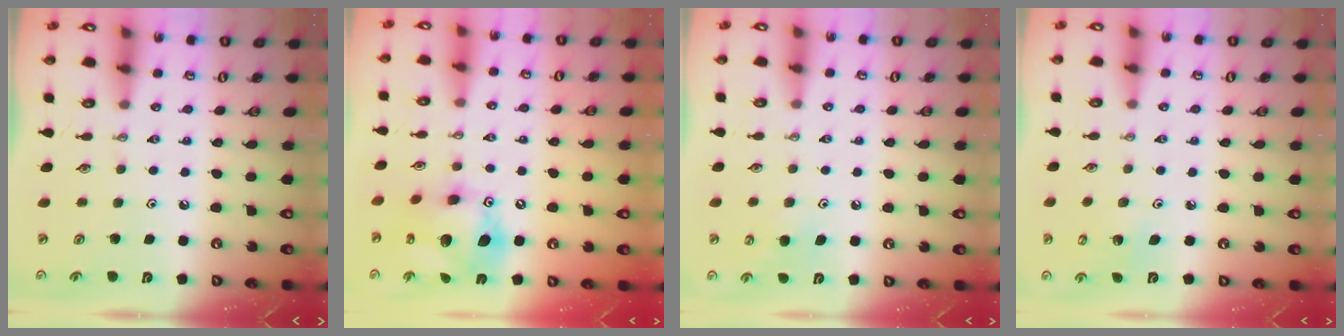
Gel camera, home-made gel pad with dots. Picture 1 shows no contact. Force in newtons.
{"total": 15.1, "press": 15.0, "slide": 1.5}
{"total": 6.3, "press": 6.2, "slide": 0.6}
{"total": 3.0, "press": 2.9, "slide": 0.3}